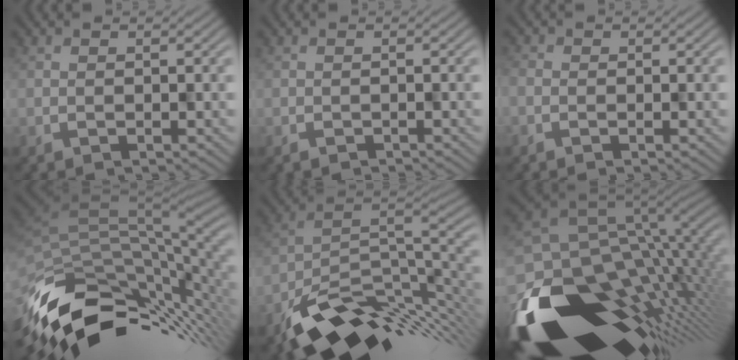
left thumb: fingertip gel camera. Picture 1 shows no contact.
{"total": 0.8, "force": [-0.8, 0.2, 0.2], "torque": [-0.004, 0.000, -0.012]}
{"total": 0.7, "force": [-0.6, 0.3, 0.2], "torque": [-0.004, -0.001, -0.013]}
{"total": 13.9, "force": [-4.1, 6.9, 11.4], "torque": [-0.229, -0.024, -0.065]}
{"total": 12.6, "force": [-6.6, 5.8, 8.9], "torque": [-0.156, -0.023, -0.100]}
{"total": 18.2, "force": [-6.0, 10.5, 13.6], "torque": [-0.305, -0.057, -0.056]}